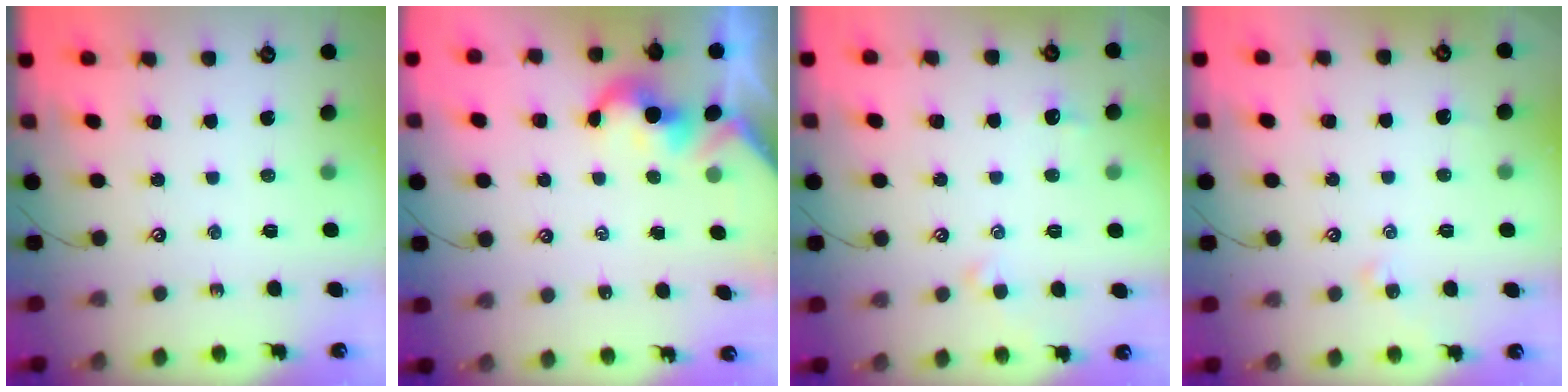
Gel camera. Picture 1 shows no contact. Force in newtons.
{"total": 2.0, "press": 1.9, "slide": 0.4}
{"total": 1.2, "press": 1.1, "slide": 0.4}
{"total": 0.0}